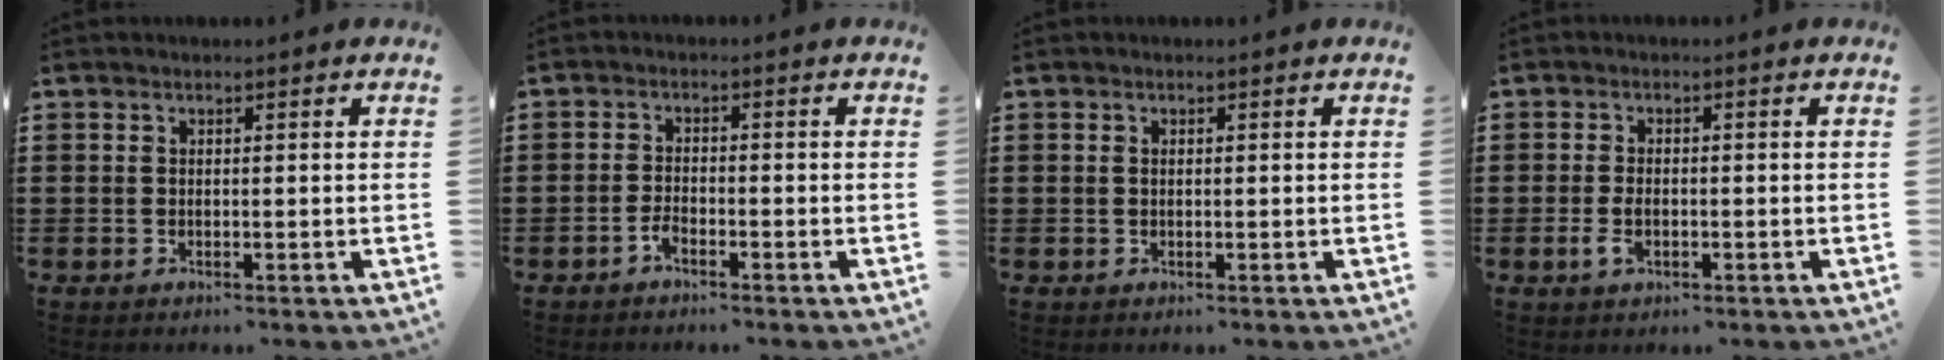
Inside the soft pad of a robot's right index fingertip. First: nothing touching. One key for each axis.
{"total": 1.9, "fx": -1.5, "fy": 0.6, "fz": 1.0, "tx": -0.022, "ty": 0.001, "tz": -0.029}
{"total": 0.5, "fx": 0.0, "fy": 0.3, "fz": 0.4, "tx": -0.010, "ty": 0.000, "tz": 0.001}
{"total": 2.6, "fx": -0.8, "fy": 1.2, "fz": 2.1, "tx": -0.056, "ty": -0.009, "tz": -0.017}